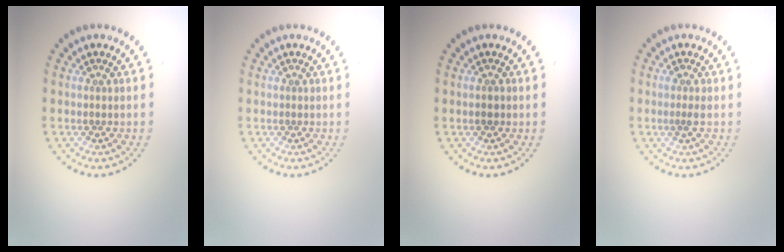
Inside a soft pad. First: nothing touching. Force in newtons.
{"total": 0.0}
{"total": 0.8, "press": 0.7, "slide": 0.4}
{"total": 1.0, "press": 0.8, "slide": 0.5}